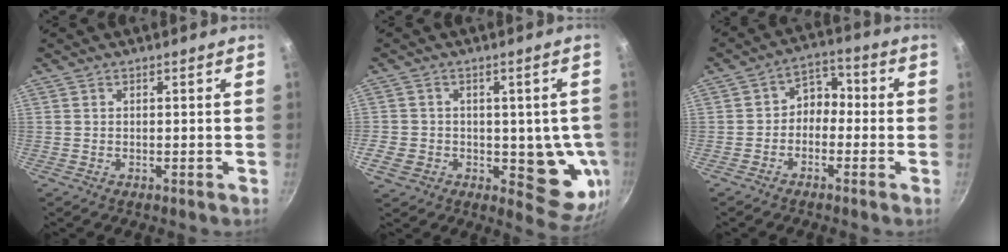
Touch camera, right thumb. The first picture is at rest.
{"total": 12.7, "force": [-1.7, 8.8, 9.0], "torque": [-0.079, -0.015, -0.019]}
{"total": 5.6, "force": [-1.4, 4.4, 3.2], "torque": [-0.010, 0.032, -0.038]}